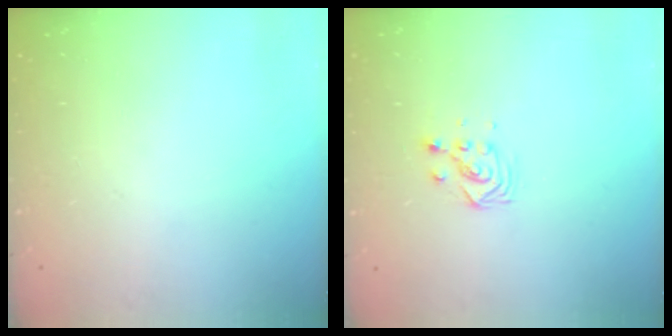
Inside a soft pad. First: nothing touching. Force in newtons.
{"total": 3.4, "press": 3.4, "slide": 0.2}